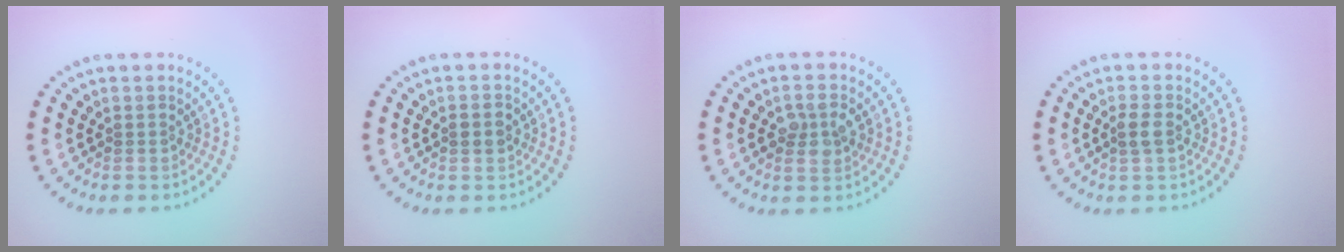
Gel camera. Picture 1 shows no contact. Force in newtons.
{"total": 1.4, "press": 1.4, "slide": 0.2}
{"total": 2.5, "press": 2.5, "slide": 0.5}
{"total": 1.6, "press": 1.6, "slide": 0.2}